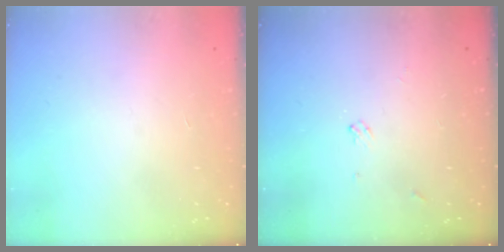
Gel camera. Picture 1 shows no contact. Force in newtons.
{"total": 3.9, "press": 3.9, "slide": 0.5}